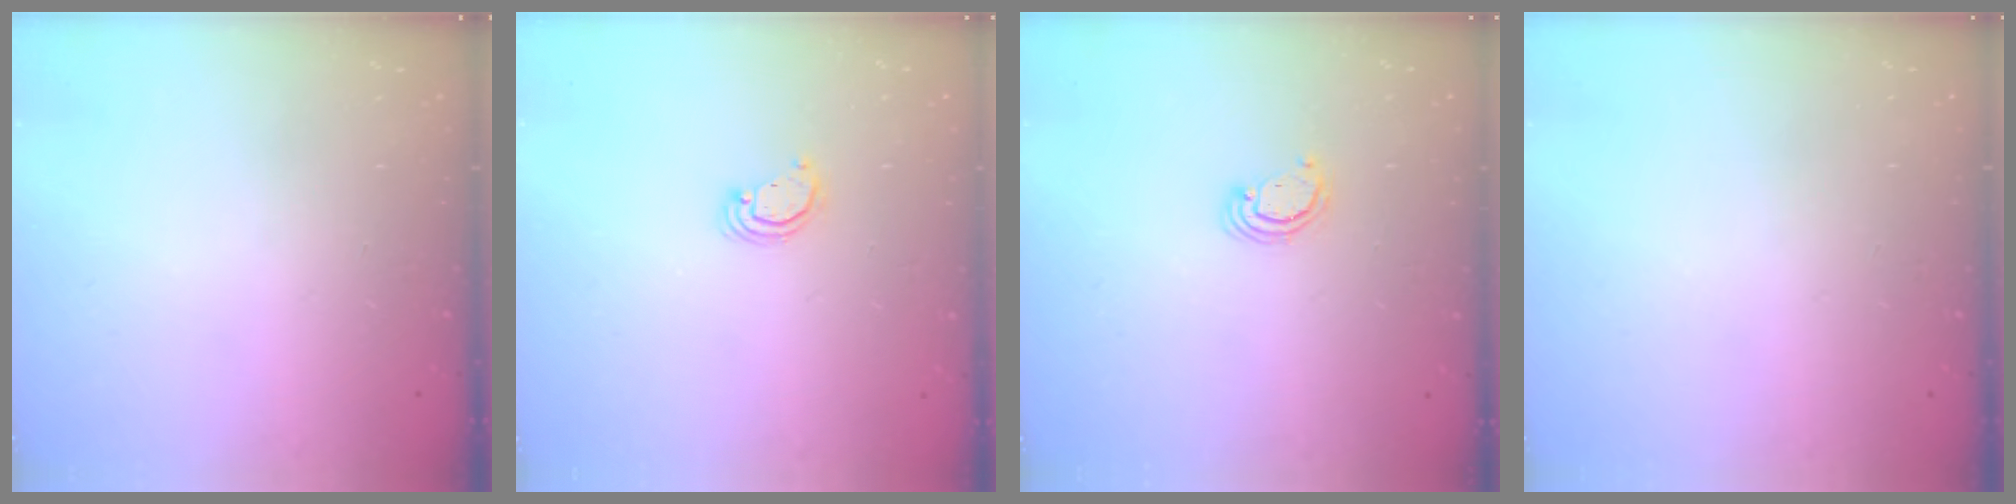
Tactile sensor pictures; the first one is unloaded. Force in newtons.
{"total": 2.8, "press": 2.8, "slide": 0.2}
{"total": 2.6, "press": 2.5, "slide": 0.3}
{"total": 0.0}